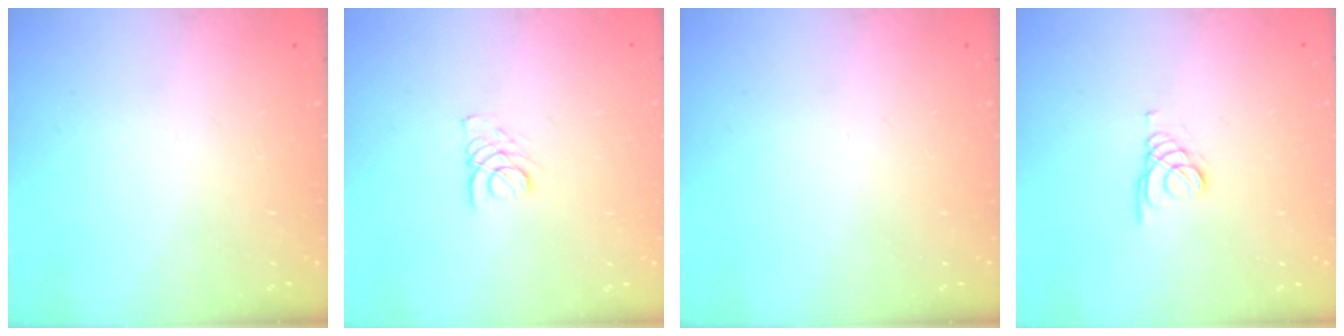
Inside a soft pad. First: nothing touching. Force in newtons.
{"total": 1.9, "press": 1.9, "slide": 0.2}
{"total": 0.0}
{"total": 1.5, "press": 1.5, "slide": 0.1}